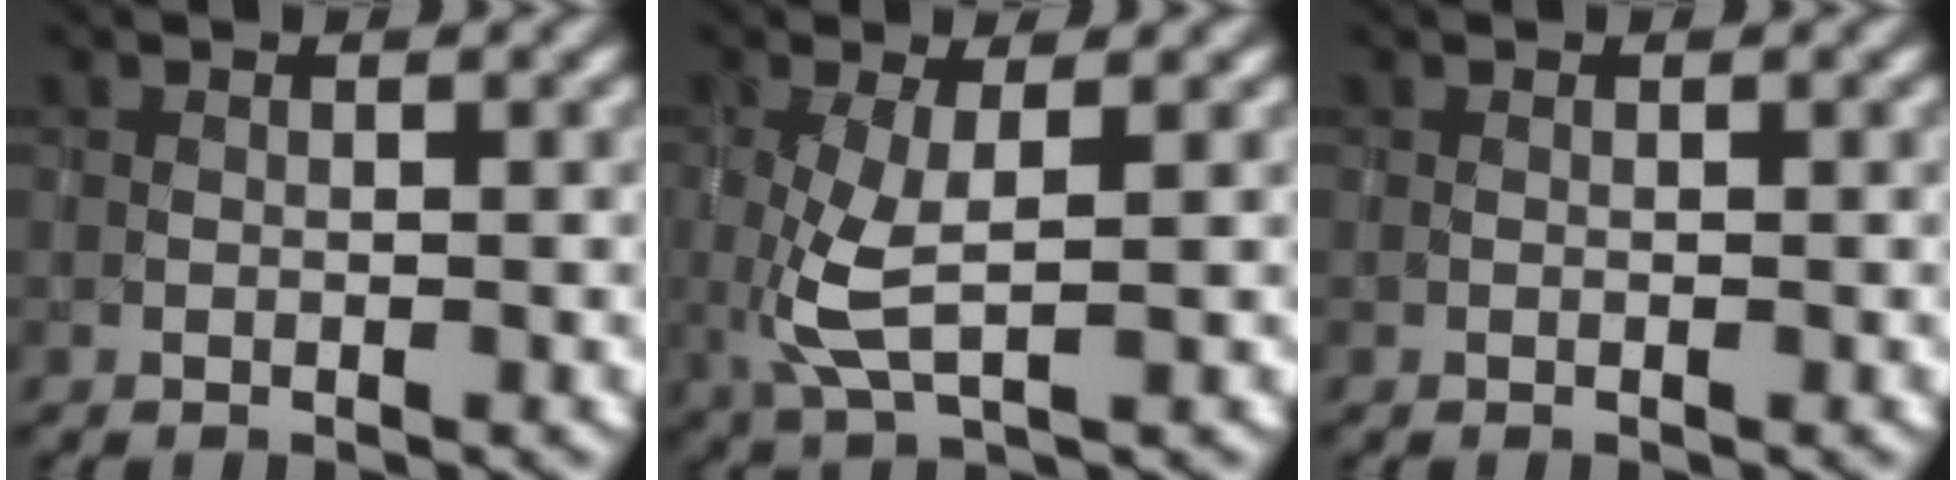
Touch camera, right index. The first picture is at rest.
{"total": 4.2, "force": [0.1, 1.3, 4.0], "torque": [-0.098, -0.007, 0.002]}
{"total": 0.0}